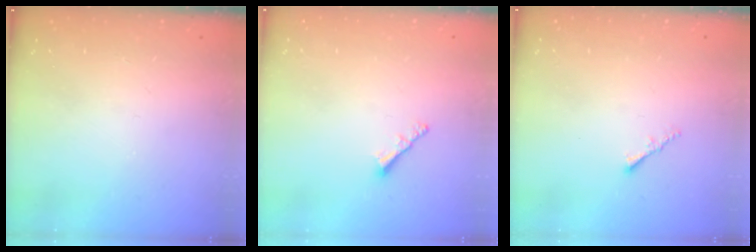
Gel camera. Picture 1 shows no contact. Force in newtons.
{"total": 2.1, "press": 2.0, "slide": 0.5}
{"total": 1.0, "press": 1.0, "slide": 0.4}